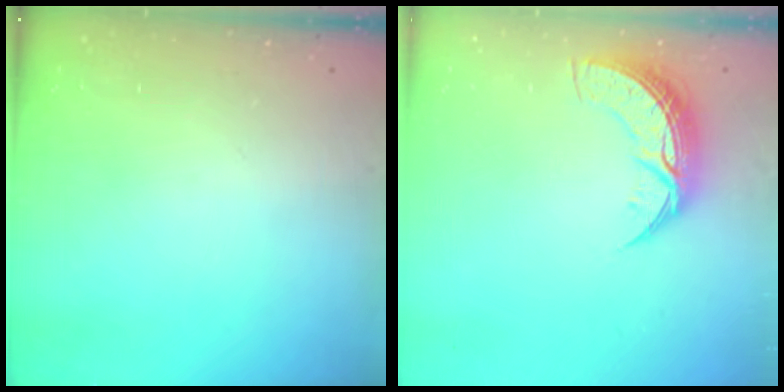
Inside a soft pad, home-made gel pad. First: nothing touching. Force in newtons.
{"total": 7.9, "press": 7.9, "slide": 0.6}